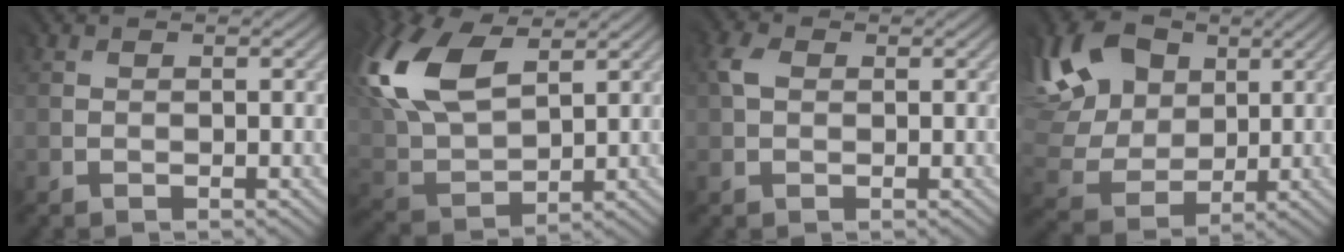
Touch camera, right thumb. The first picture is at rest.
{"total": 14.4, "force": [6.5, 8.4, 9.8], "torque": [-0.266, 0.023, 0.125]}
{"total": 2.7, "force": [0.9, 2.1, 1.4], "torque": [-0.034, 0.003, 0.014]}
{"total": 12.6, "force": [6.1, 8.8, 6.7], "torque": [-0.187, 0.030, 0.101]}